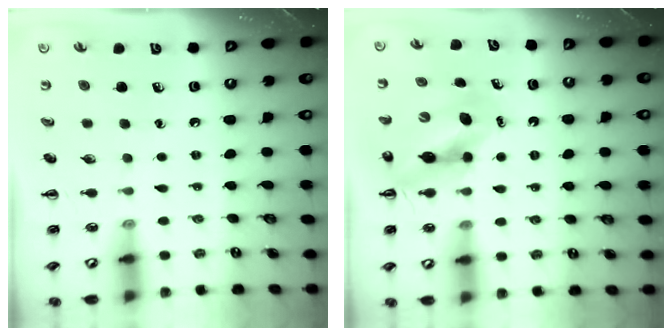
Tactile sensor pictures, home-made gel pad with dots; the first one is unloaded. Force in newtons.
{"total": 10.4, "press": 10.0, "slide": 2.7}